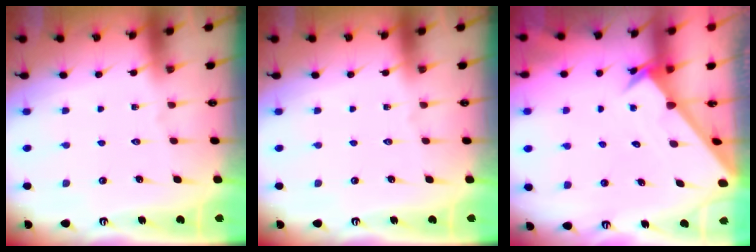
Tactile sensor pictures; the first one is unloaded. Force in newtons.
{"total": 0.0}
{"total": 2.2, "press": 2.2, "slide": 0.2}